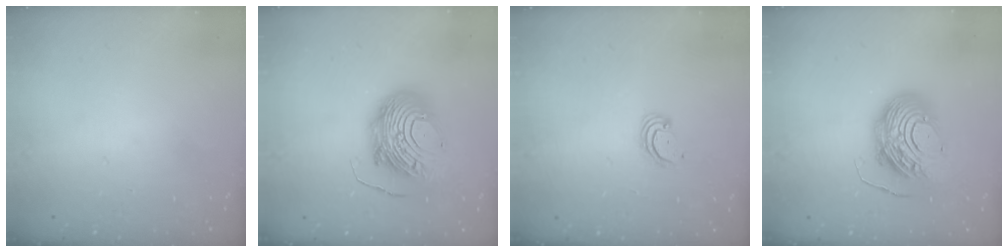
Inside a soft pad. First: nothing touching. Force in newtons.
{"total": 14.8, "press": 14.7, "slide": 1.3}
{"total": 2.8, "press": 2.8, "slide": 0.2}
{"total": 13.7, "press": 13.6, "slide": 1.4}